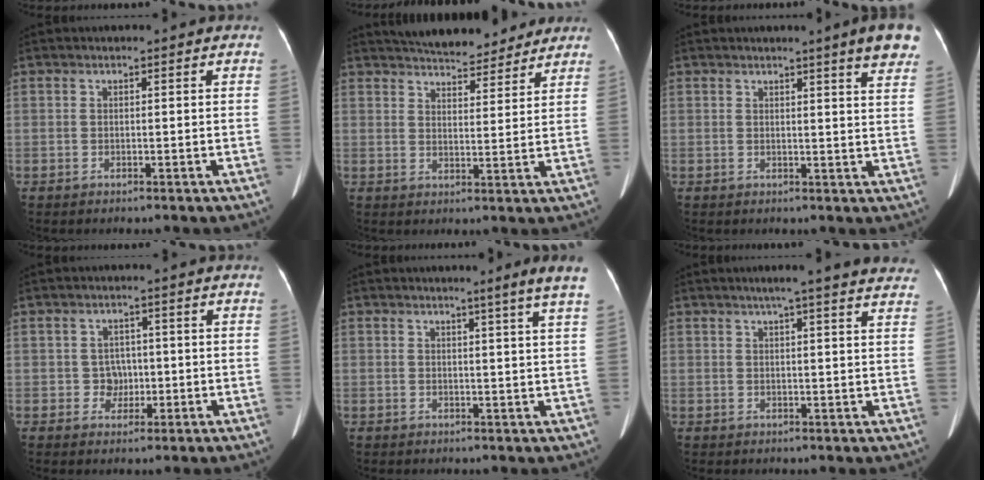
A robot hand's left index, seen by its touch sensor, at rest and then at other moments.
{"total": 12.8, "force": [11.7, 3.1, 4.1], "torque": [-0.051, 0.013, 0.161]}
{"total": 6.7, "force": [5.0, -0.1, 4.4], "torque": [-0.047, -0.011, 0.045]}
{"total": 2.6, "force": [-0.2, 2.5, 0.6], "torque": [-0.006, 0.007, 0.001]}
{"total": 4.4, "force": [3.2, -1.3, 2.7], "torque": [-0.037, -0.013, 0.033]}
{"total": 14.8, "force": [12.8, 0.5, 7.5], "torque": [-0.097, 0.011, 0.144]}